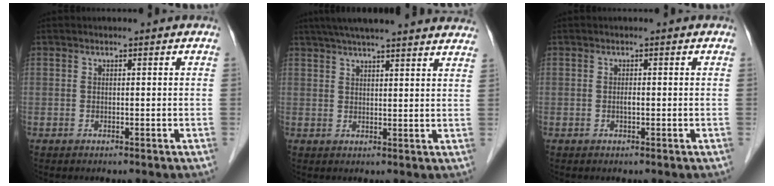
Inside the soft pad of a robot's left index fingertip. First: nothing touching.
{"total": 22.4, "force": [19.9, 1.4, 10.2], "torque": [-0.158, 0.024, 0.253]}
{"total": 0.7, "force": [-0.3, 0.1, 0.6], "torque": [-0.015, -0.001, -0.005]}